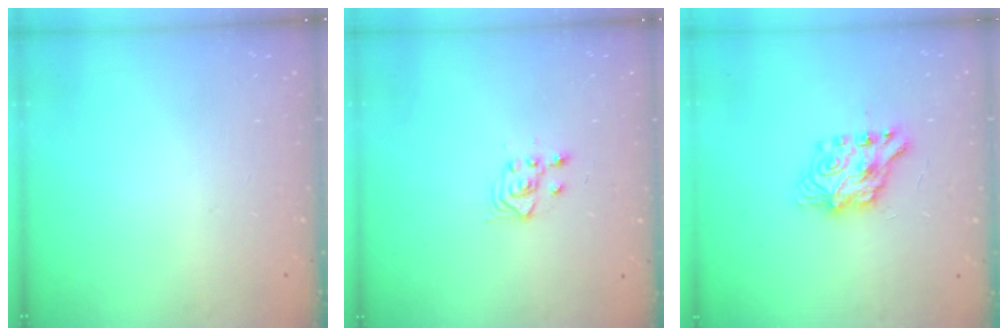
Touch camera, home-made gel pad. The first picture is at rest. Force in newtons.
{"total": 3.0, "press": 2.6, "slide": 1.3}
{"total": 7.1, "press": 7.1, "slide": 0.3}